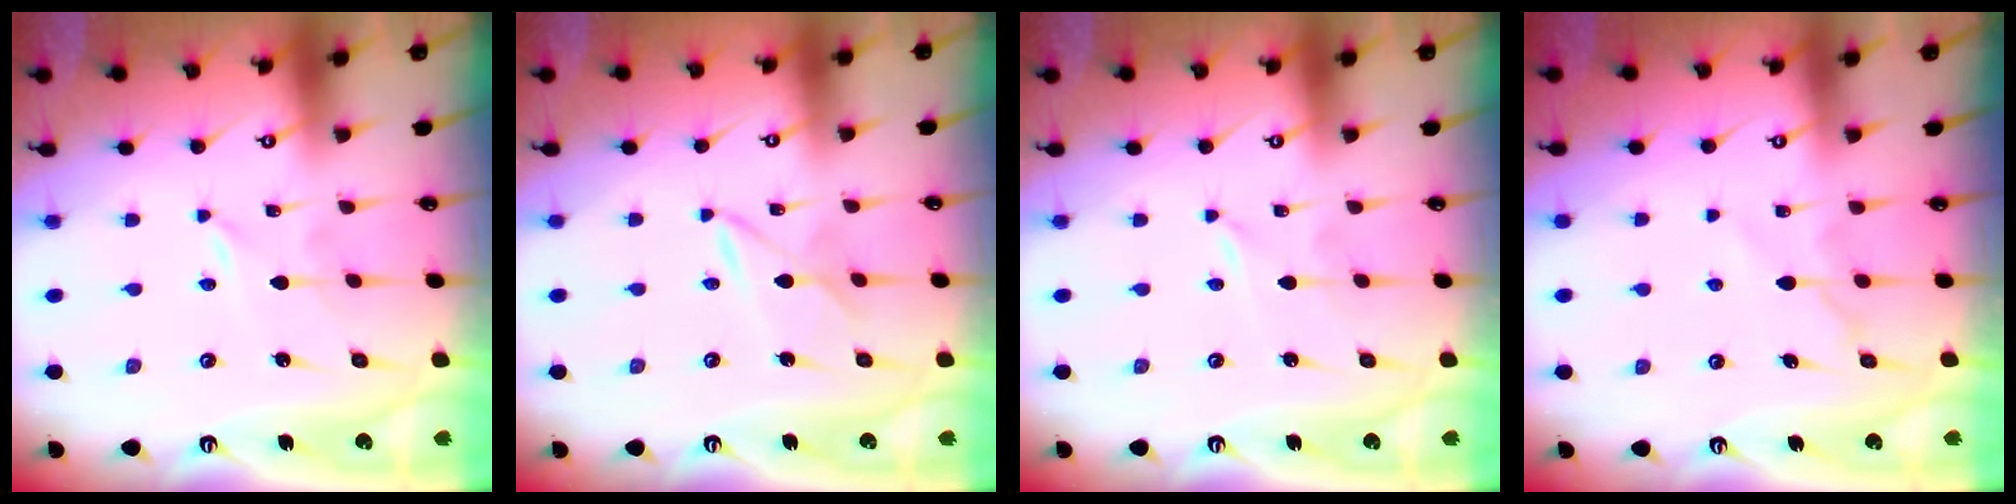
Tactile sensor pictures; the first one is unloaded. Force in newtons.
{"total": 2.5, "press": 2.5, "slide": 0.3}
{"total": 0.0}
{"total": 5.9, "press": 5.8, "slide": 0.8}